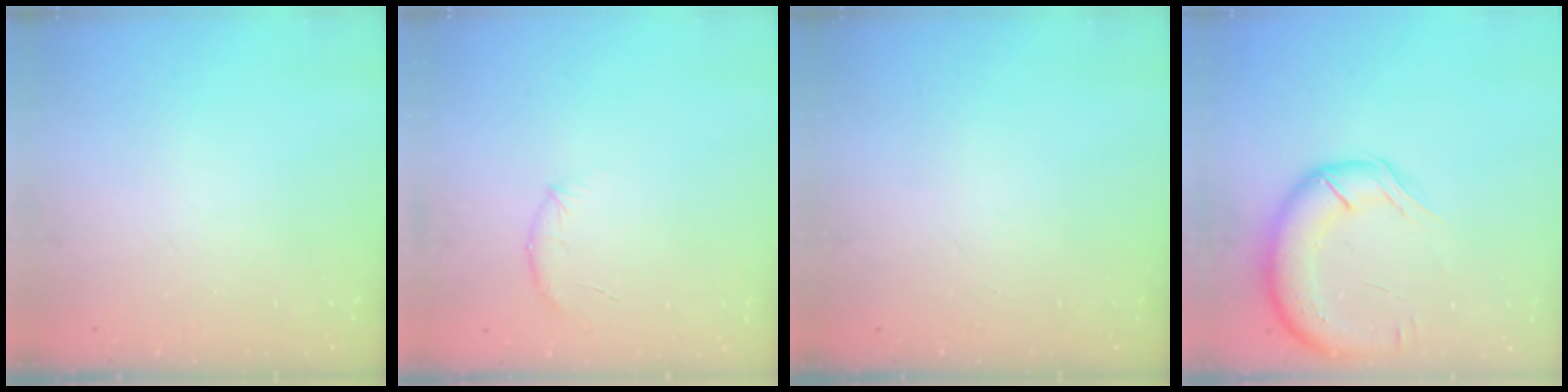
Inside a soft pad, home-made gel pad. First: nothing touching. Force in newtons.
{"total": 8.3, "press": 8.1, "slide": 1.7}
{"total": 0.0}
{"total": 14.4, "press": 14.0, "slide": 3.5}